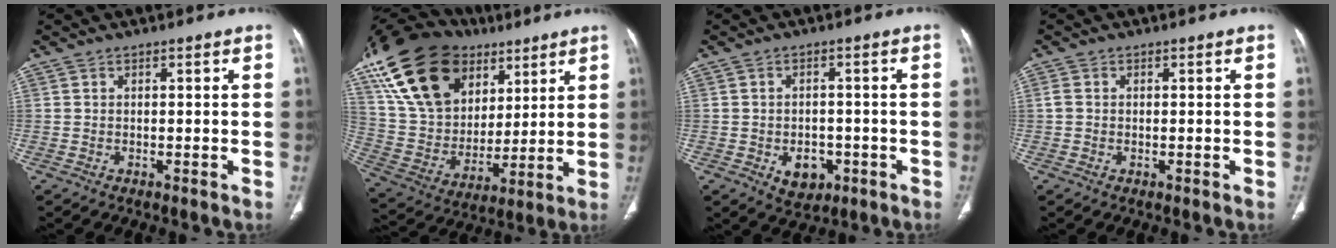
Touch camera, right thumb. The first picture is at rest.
{"total": 26.7, "force": [13.1, 17.8, 15.0], "torque": [-0.270, -0.002, 0.240]}
{"total": 5.6, "force": [-2.0, 4.1, 3.3], "torque": [-0.028, 0.009, -0.019]}
{"total": 1.1, "force": [0.0, 0.9, 0.7], "torque": [-0.018, -0.001, -0.002]}